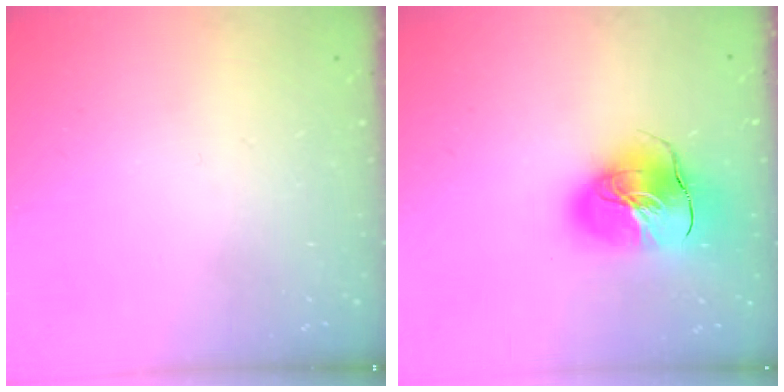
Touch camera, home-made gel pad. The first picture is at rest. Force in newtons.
{"total": 16.2, "press": 16.0, "slide": 2.3}